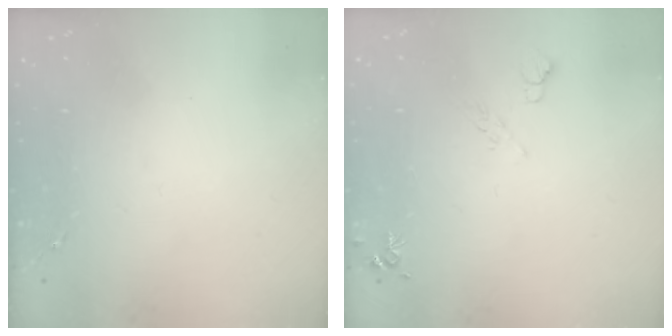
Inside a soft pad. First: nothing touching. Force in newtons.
{"total": 6.4, "press": 6.3, "slide": 1.1}